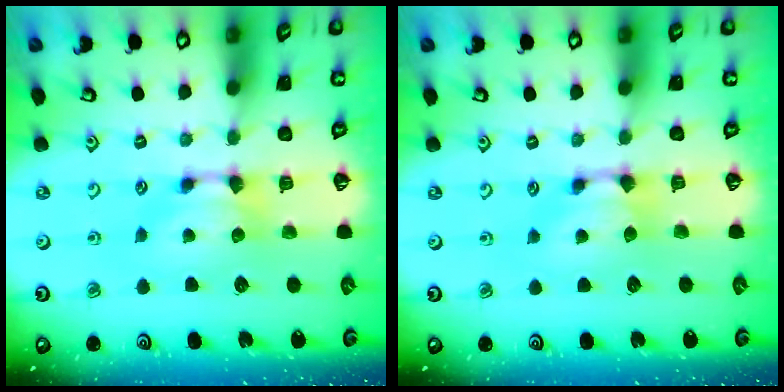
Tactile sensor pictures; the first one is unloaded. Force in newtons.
{"total": 0.6, "press": 0.2, "slide": 0.5}